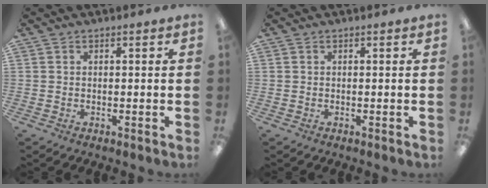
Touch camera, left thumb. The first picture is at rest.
{"total": 0.0}